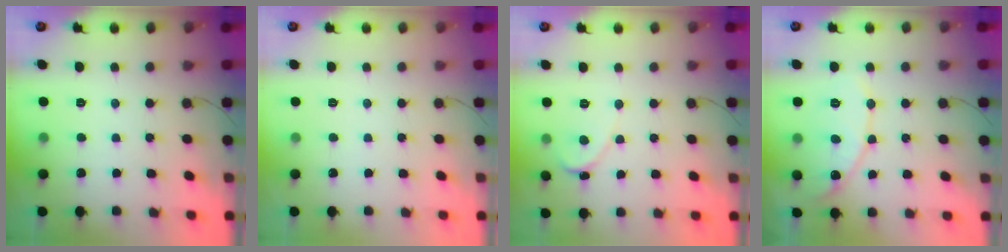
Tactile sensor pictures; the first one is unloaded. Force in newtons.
{"total": 0.0}
{"total": 1.4, "press": 1.3, "slide": 0.1}
{"total": 10.4, "press": 10.3, "slide": 0.8}